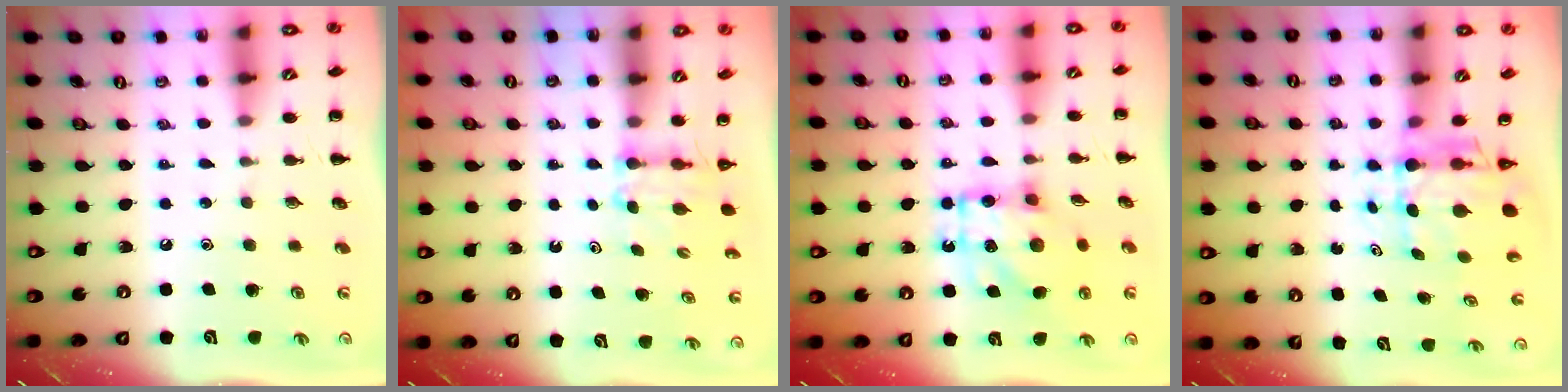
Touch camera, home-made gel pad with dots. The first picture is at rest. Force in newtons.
{"total": 2.7, "press": 2.5, "slide": 1.1}
{"total": 12.7, "press": 12.6, "slide": 1.5}
{"total": 6.1, "press": 5.7, "slide": 2.2}